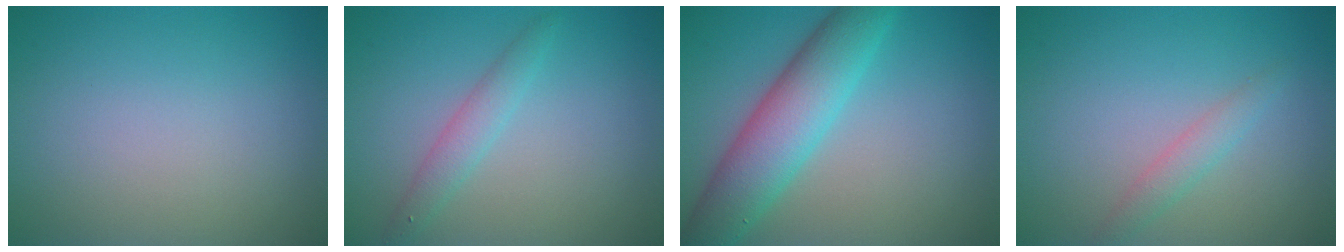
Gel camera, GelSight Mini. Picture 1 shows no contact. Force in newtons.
{"total": 1.9, "press": 1.9, "slide": 0.1}
{"total": 6.9, "press": 6.9, "slide": 0.1}
{"total": 1.6, "press": 1.6, "slide": 0.0}